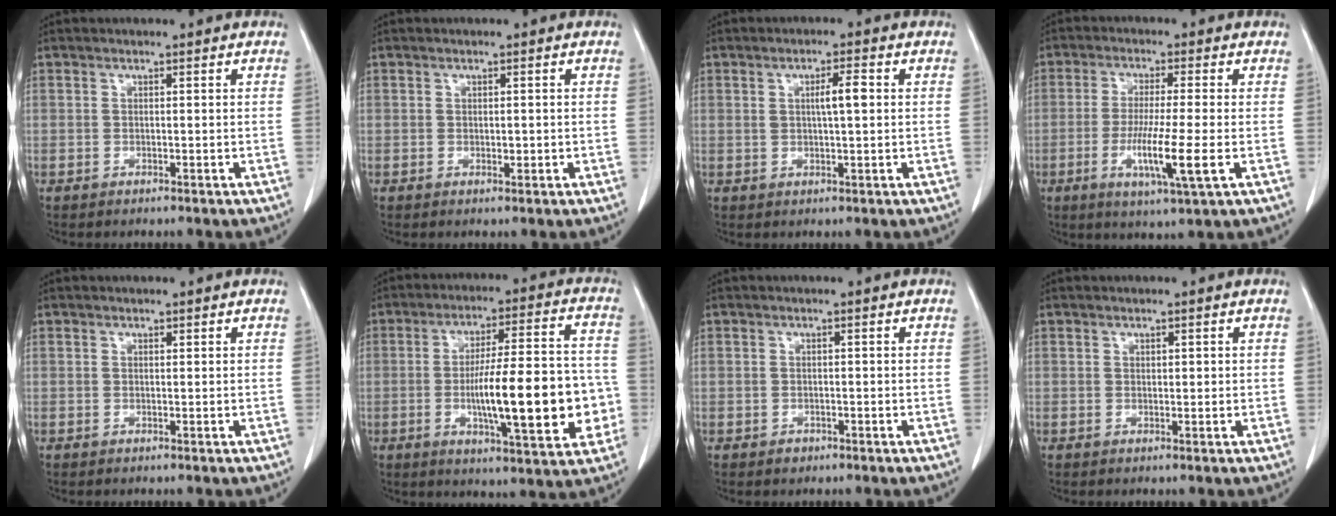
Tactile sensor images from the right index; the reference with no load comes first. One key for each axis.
{"total": 1.0, "fx": -0.1, "fy": 0.5, "fz": 0.8, "tx": -0.012, "ty": -0.001, "tz": 0.002}
{"total": 3.5, "fx": 0.8, "fy": 0.5, "fz": 3.4, "tx": -0.056, "ty": 0.004, "tz": 0.016}
{"total": 9.0, "fx": -2.4, "fy": -0.3, "fz": 8.6, "tx": -0.161, "ty": -0.025, "tz": -0.045}
{"total": 0.0}
{"total": 18.0, "fx": -3.2, "fy": 3.5, "fz": 17.3, "tx": -0.265, "ty": 0.014, "tz": -0.041}
{"total": 1.1, "fx": -0.6, "fy": 1.0, "fz": 0.2, "tx": 0.000, "ty": 0.003, "tz": -0.006}
{"total": 0.9, "fx": 0.4, "fy": 0.5, "fz": 0.6, "tx": -0.008, "ty": -0.001, "tz": 0.006}